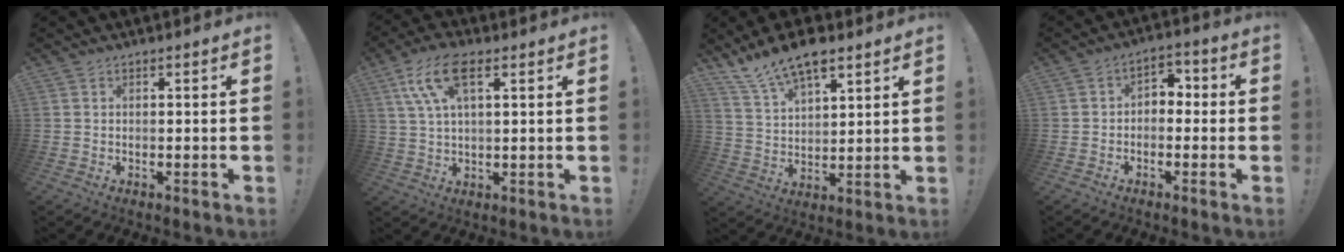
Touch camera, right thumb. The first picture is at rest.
{"total": 12.1, "force": [5.2, 5.3, 9.5], "torque": [-0.189, -0.006, 0.097]}
{"total": 11.7, "force": [8.9, 4.6, 6.1], "torque": [-0.120, -0.052, 0.167]}
{"total": 4.4, "force": [-2.0, 3.4, 1.9], "torque": [-0.025, 0.022, -0.036]}